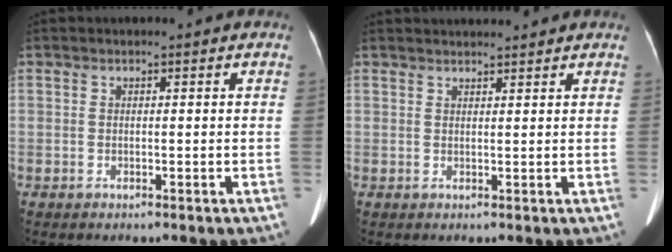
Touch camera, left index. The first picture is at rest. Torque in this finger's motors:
{"motor_torque": [0.21, -0.21, 0.03, 0.06]}